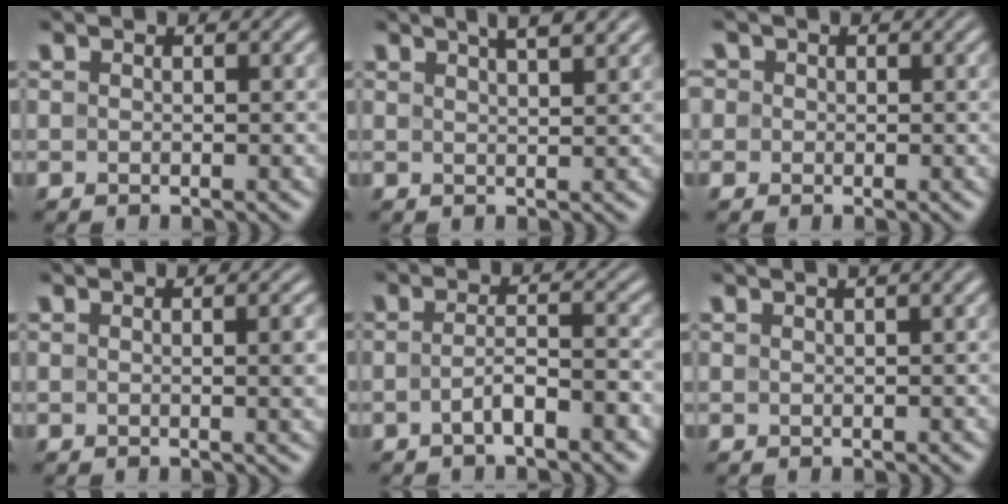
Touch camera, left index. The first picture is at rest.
{"total": 4.1, "force": [2.8, 1.3, 2.8], "torque": [-0.009, 0.017, 0.018]}
{"total": 3.2, "force": [1.3, 2.7, 1.3], "torque": [-0.032, 0.020, 0.005]}
{"total": 2.3, "force": [0.0, 0.6, 2.2], "torque": [-0.022, 0.000, -0.004]}
{"total": 2.9, "force": [-1.5, 0.6, 2.4], "torque": [-0.044, 0.007, -0.030]}
{"total": 4.0, "force": [2.1, 1.7, 3.0], "torque": [-0.018, 0.027, 0.007]}